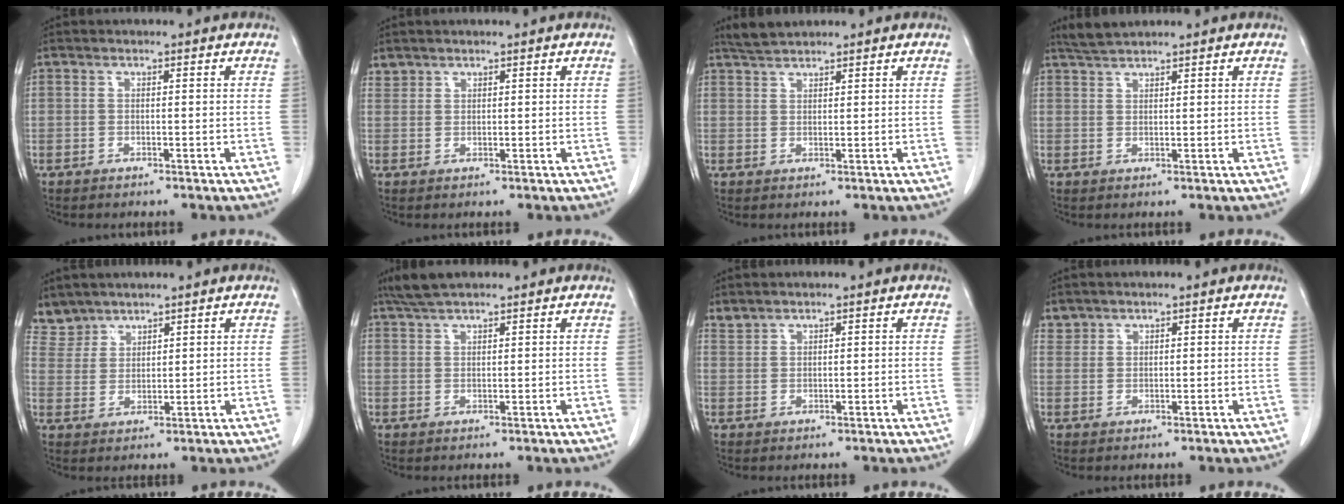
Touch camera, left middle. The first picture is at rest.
{"total": 1.3, "force": [1.1, 0.5, -0.2], "torque": [0.004, 0.005, 0.024]}
{"total": 3.0, "force": [2.9, 0.2, 0.8], "torque": [-0.023, 0.011, 0.057]}
{"total": 2.9, "force": [2.8, -0.1, 0.8], "torque": [-0.024, 0.011, 0.057]}
{"total": 4.4, "force": [4.1, 1.5, -0.6], "torque": [0.011, 0.005, 0.092]}
{"total": 4.6, "force": [3.9, 0.7, 2.3], "torque": [-0.049, 0.020, 0.075]}
{"total": 1.4, "force": [1.4, 0.2, -0.1], "torque": [-0.005, 0.005, 0.034]}
{"total": 1.6, "force": [1.4, 0.7, -0.3], "torque": [0.009, 0.006, 0.027]}